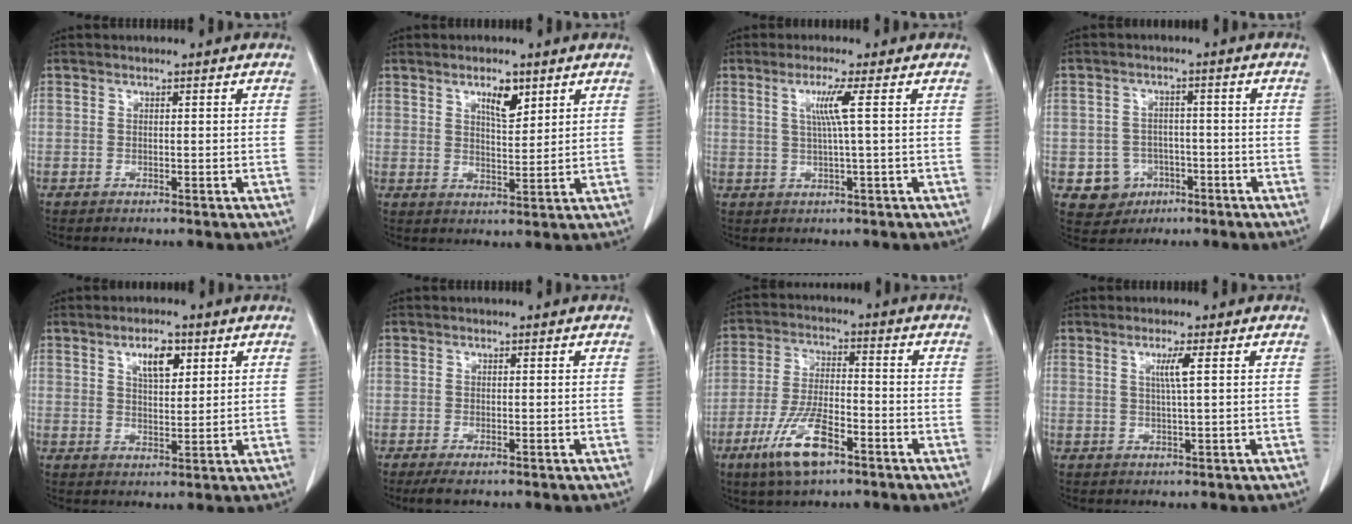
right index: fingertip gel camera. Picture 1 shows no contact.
{"total": 4.8, "force": [2.7, 1.6, 3.5], "torque": [-0.061, -0.001, 0.048]}
{"total": 4.1, "force": [1.1, -1.1, 3.9], "torque": [-0.080, -0.001, 0.021]}
{"total": 5.7, "force": [-2.2, 5.2, 0.9], "torque": [-0.011, 0.011, -0.026]}
{"total": 5.2, "force": [2.5, 2.0, 4.1], "torque": [-0.071, 0.001, 0.044]}
{"total": 2.3, "force": [-1.4, 0.7, 1.6], "torque": [-0.028, -0.005, -0.020]}
{"total": 10.2, "force": [-5.6, 2.8, 8.0], "torque": [-0.164, -0.011, -0.103]}
{"total": 2.8, "force": [0.8, -0.5, 2.6], "torque": [-0.052, -0.002, 0.014]}